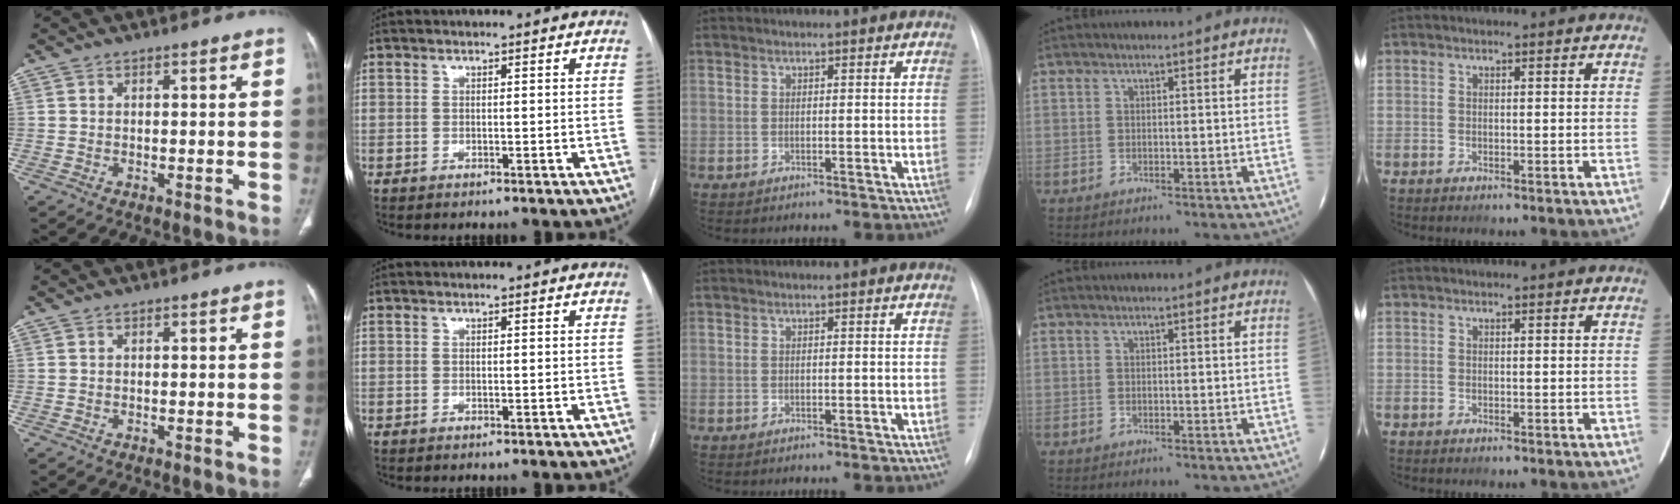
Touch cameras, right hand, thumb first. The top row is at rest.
{}